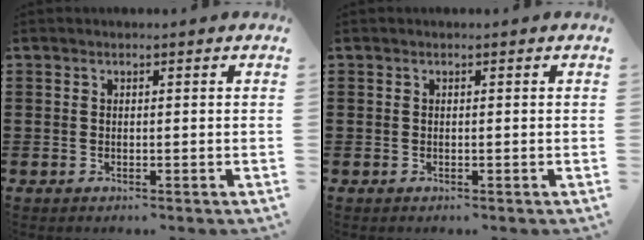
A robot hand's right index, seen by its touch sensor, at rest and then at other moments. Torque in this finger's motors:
{"motor_torque": [-0.05, 0.04, 0.00, 0.00]}